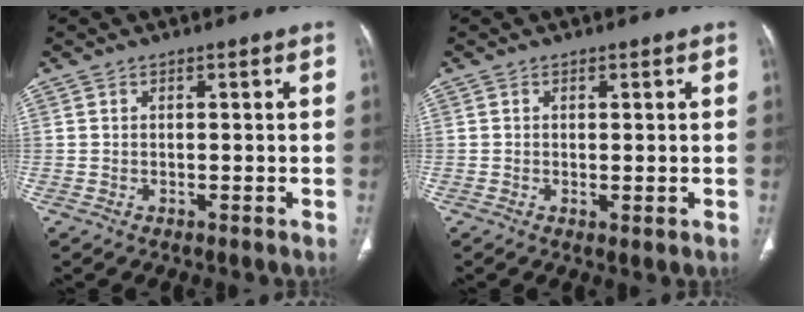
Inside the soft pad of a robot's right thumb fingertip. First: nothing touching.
{"total": 0.9, "force": [-0.1, 0.3, 0.9], "torque": [-0.021, -0.007, 0.001]}